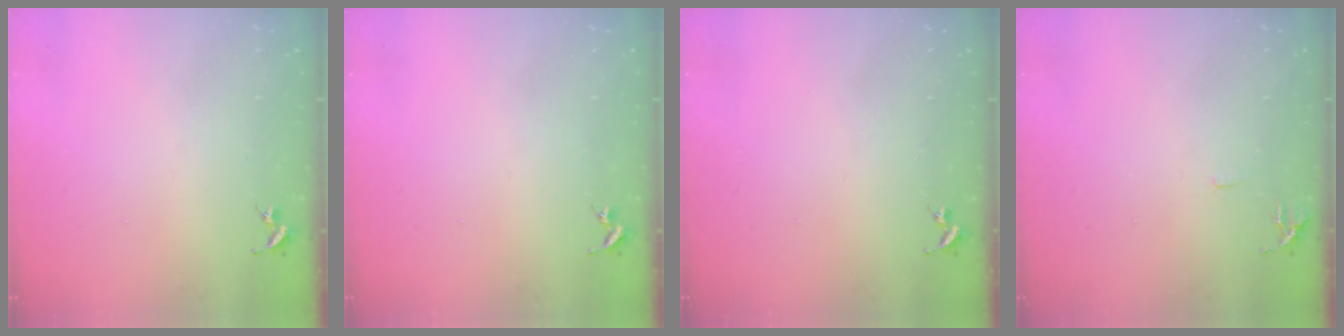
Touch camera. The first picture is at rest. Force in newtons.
{"total": 0.0}
{"total": 0.0}
{"total": 6.0, "press": 5.9, "slide": 0.7}